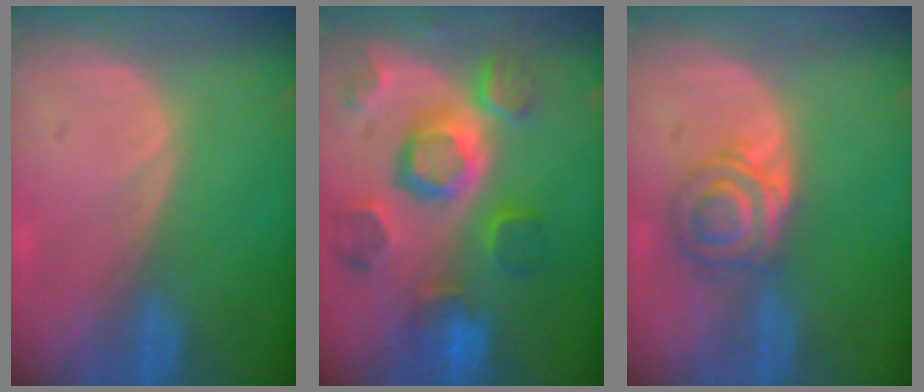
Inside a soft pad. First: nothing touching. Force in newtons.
{"total": 12.0, "press": 10.3, "slide": 6.1}
{"total": 6.0, "press": 5.5, "slide": 2.3}